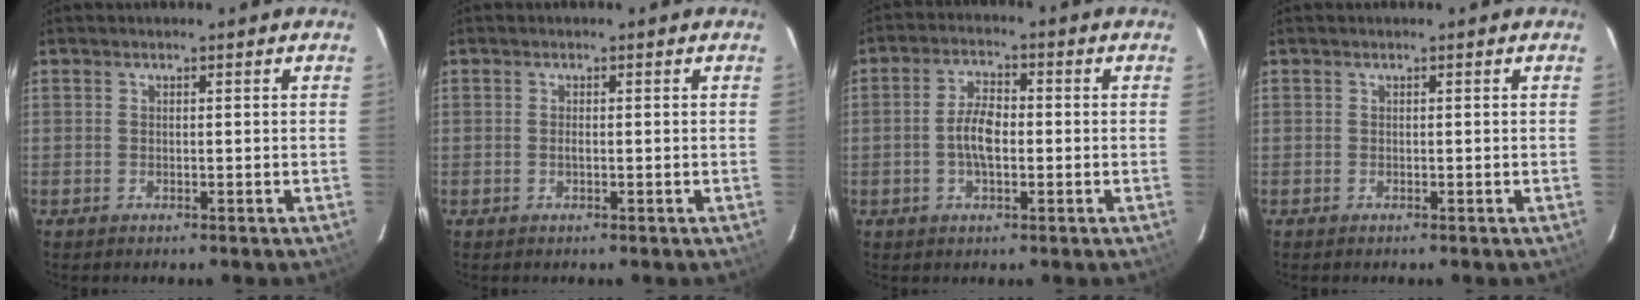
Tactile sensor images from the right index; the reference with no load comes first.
{"total": 0.5, "force": [-0.2, -0.1, 0.5], "torque": [-0.011, 0.000, -0.005]}
{"total": 5.4, "force": [-0.9, 2.3, 4.8], "torque": [-0.096, 0.009, -0.017]}
{"total": 0.0}